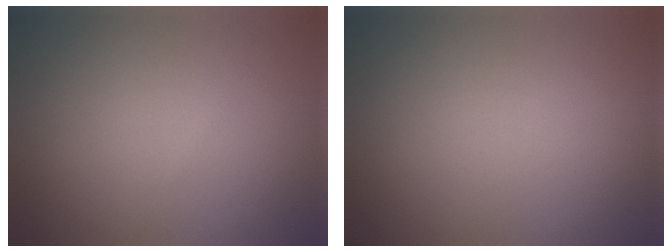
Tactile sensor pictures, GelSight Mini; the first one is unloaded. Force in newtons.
{"total": 0.0}